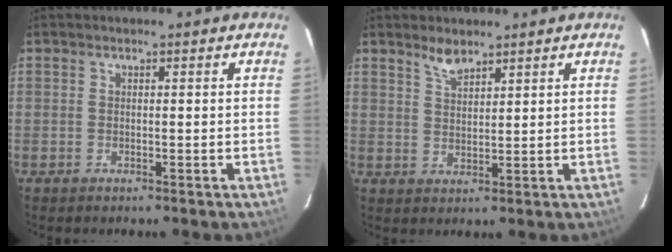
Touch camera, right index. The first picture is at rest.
{"total": 3.6, "force": [3.0, 1.0, 1.7], "torque": [-0.029, 0.003, 0.057]}